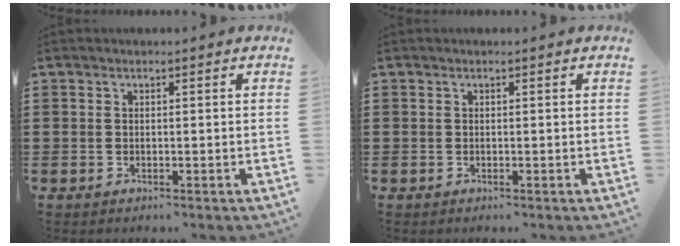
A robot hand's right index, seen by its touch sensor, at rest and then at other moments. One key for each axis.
{"total": 0.0}